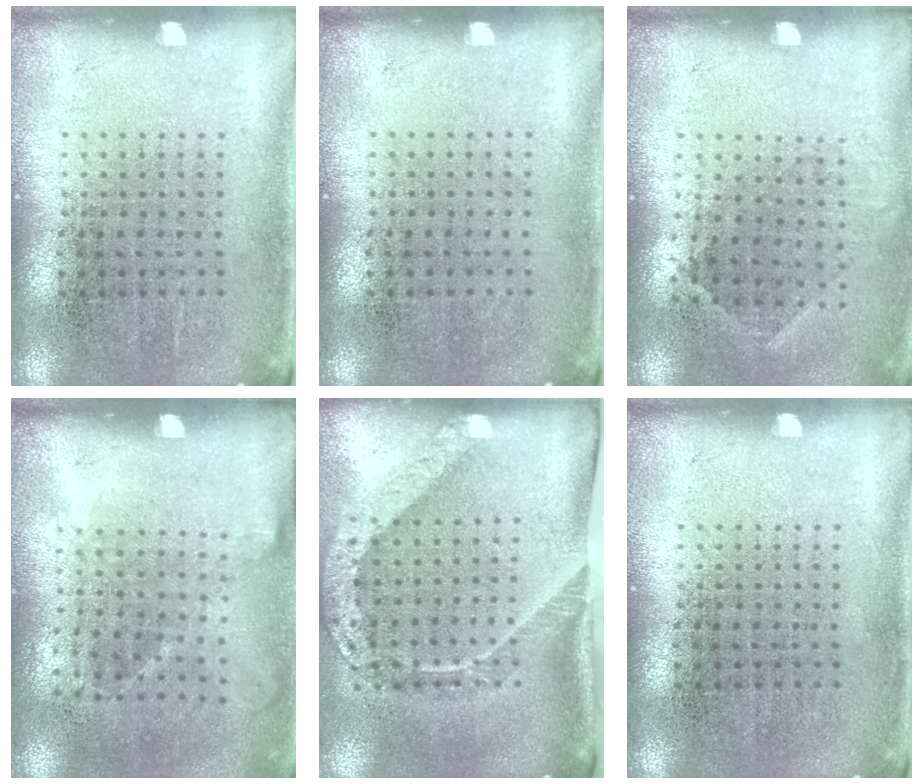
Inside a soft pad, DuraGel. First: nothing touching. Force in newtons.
{"total": 0.0}
{"total": 0.9, "press": 0.6, "slide": 0.6}
{"total": 1.2, "press": 0.9, "slide": 0.7}
{"total": 2.3, "press": 1.5, "slide": 1.7}
{"total": 0.0}